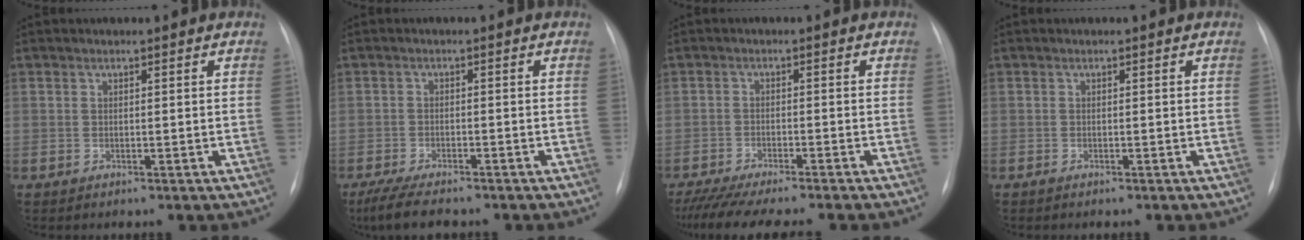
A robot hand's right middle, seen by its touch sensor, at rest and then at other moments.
{"total": 6.8, "force": [-5.5, 1.2, 3.8], "torque": [-0.068, -0.018, -0.088]}
{"total": 11.1, "force": [-9.6, -0.4, 5.6], "torque": [-0.066, -0.026, -0.148]}
{"total": 0.5, "force": [-0.4, 0.1, 0.3], "torque": [-0.010, -0.001, -0.007]}